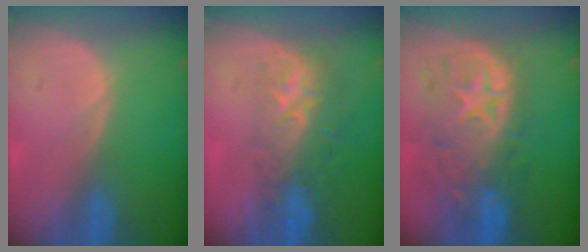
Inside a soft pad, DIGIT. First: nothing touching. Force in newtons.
{"total": 8.8, "press": 7.1, "slide": 5.2}
{"total": 11.0, "press": 9.8, "slide": 5.1}